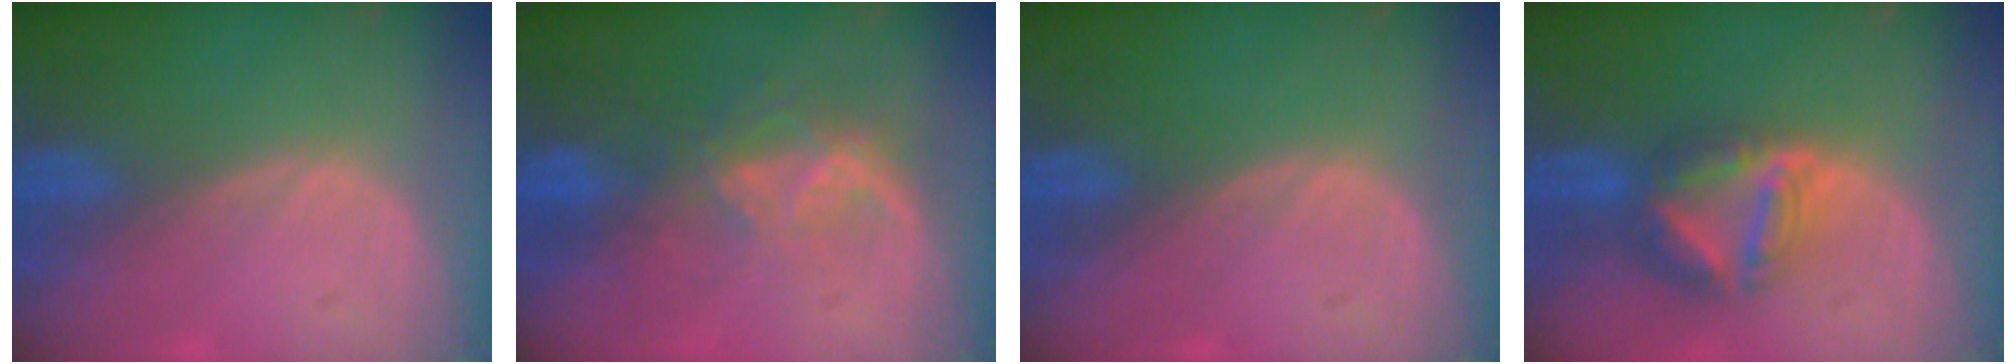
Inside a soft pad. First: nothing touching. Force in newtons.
{"total": 6.5, "press": 5.9, "slide": 2.8}
{"total": 0.0}
{"total": 7.7, "press": 6.7, "slide": 3.7}